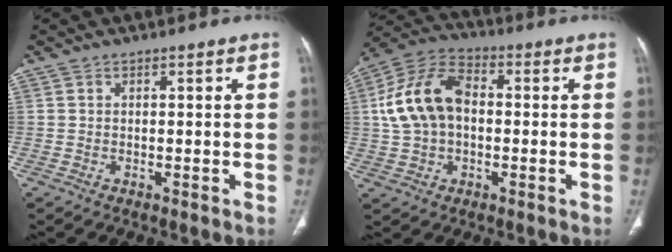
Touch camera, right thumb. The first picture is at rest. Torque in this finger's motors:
{"motor_torque": [-0.50, 1.65, 0.99, -0.03, 0.13]}